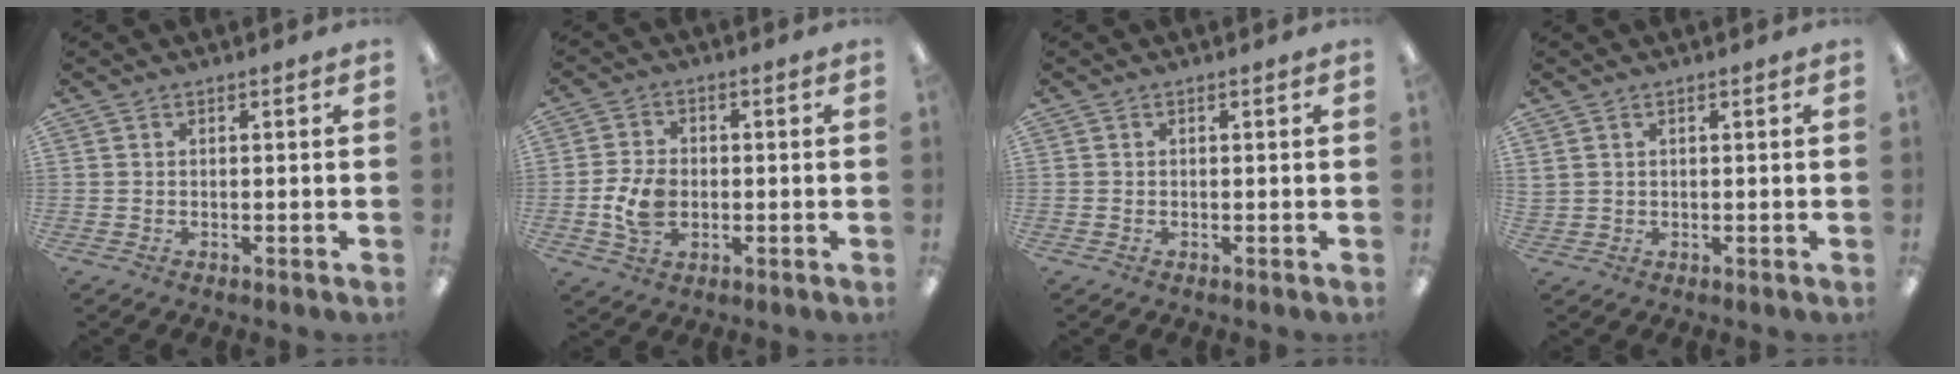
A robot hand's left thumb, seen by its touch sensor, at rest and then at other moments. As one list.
[{"total": 7.4, "force": [-1.3, 5.2, 5.1], "torque": [-0.104, 0.001, -0.023]}, {"total": 0.0}, {"total": 1.0, "force": [0.5, 0.9, 0.2], "torque": [-0.006, 0.000, 0.009]}]